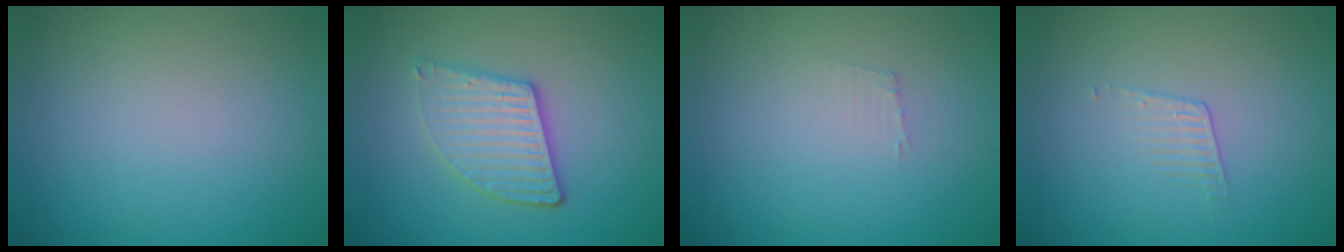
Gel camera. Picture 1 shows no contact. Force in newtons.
{"total": 3.8, "press": 3.2, "slide": 1.9}
{"total": 0.7, "press": 0.7, "slide": 0.1}
{"total": 1.1, "press": 0.2, "slide": 1.1}